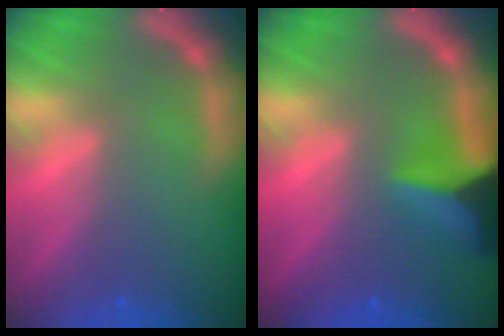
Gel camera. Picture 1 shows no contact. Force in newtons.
{"total": 7.0}